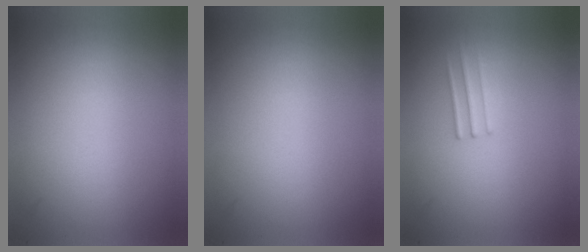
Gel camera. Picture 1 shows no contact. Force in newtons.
{"total": 0.0}
{"total": 1.2}